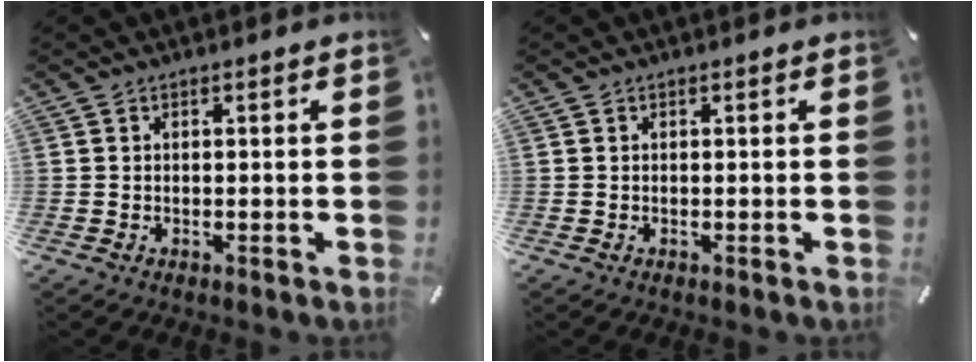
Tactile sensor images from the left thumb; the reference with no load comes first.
{"total": 0.0}